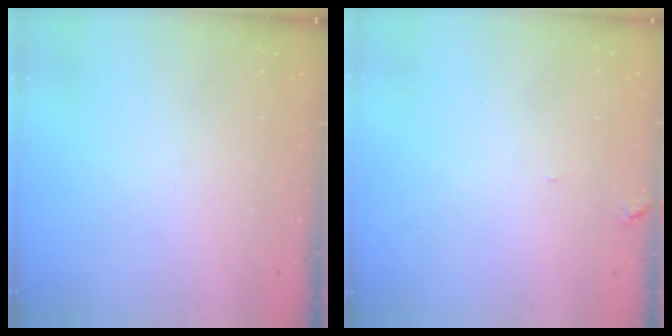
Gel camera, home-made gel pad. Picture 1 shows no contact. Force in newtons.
{"total": 0.0}